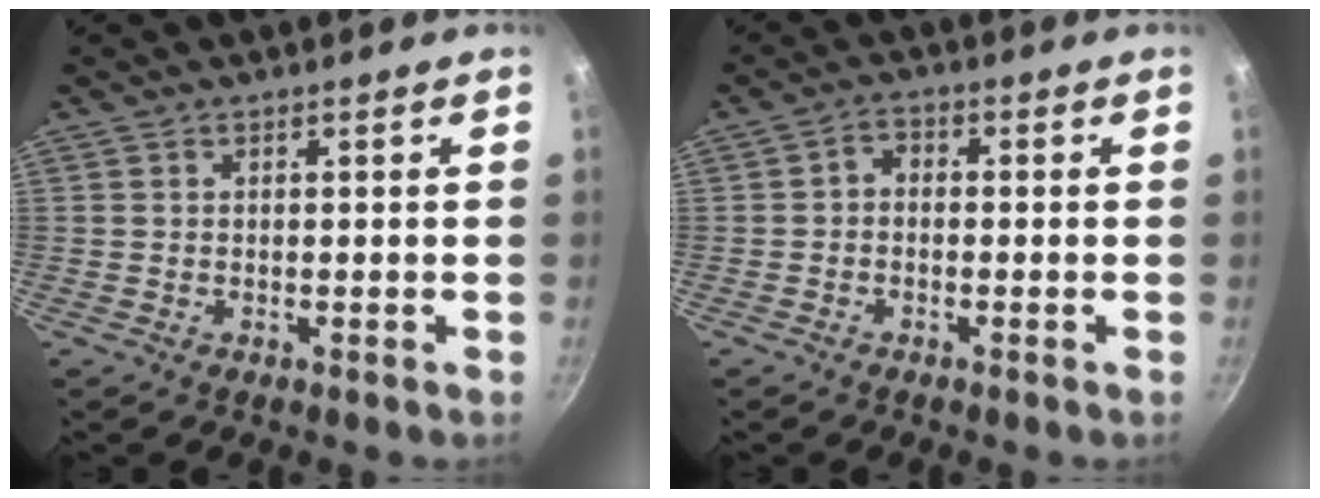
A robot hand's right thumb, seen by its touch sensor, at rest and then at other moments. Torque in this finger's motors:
{"motor_torque": [-0.40, -0.29, 0.11, 0.00, 0.00]}